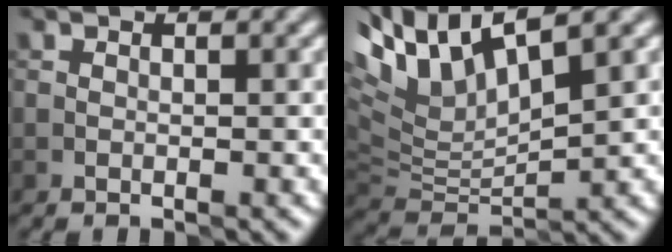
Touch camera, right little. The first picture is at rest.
{"total": 8.2, "force": [5.5, 2.5, 5.6], "torque": [-0.122, 0.013, 0.098]}